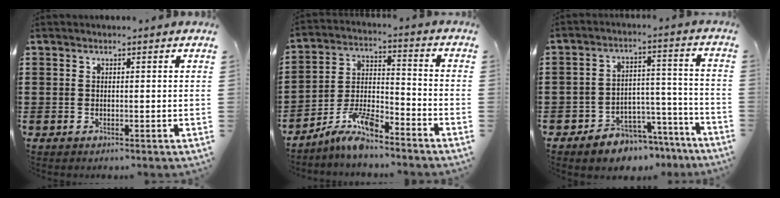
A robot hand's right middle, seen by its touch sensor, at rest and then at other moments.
{"total": 8.5, "force": [-7.4, 1.7, 3.8], "torque": [-0.082, 0.010, -0.143]}
{"total": 5.6, "force": [-5.2, 2.1, 0.4], "torque": [-0.009, 0.025, -0.103]}